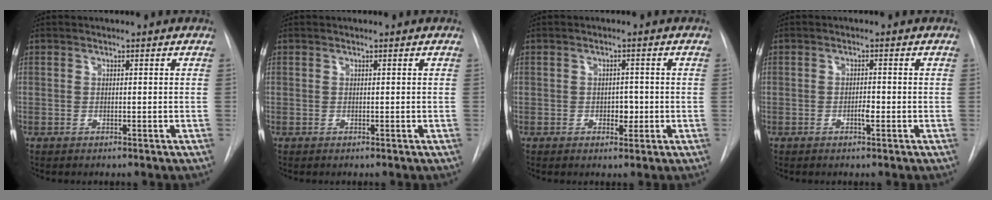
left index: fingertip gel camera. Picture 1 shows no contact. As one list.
[{"total": 0.0}, {"total": 2.3, "force": [-0.8, 1.4, 1.6], "torque": [-0.020, -0.001, -0.009]}, {"total": 1.6, "force": [-0.9, 0.3, 1.3], "torque": [-0.023, -0.003, -0.016]}]